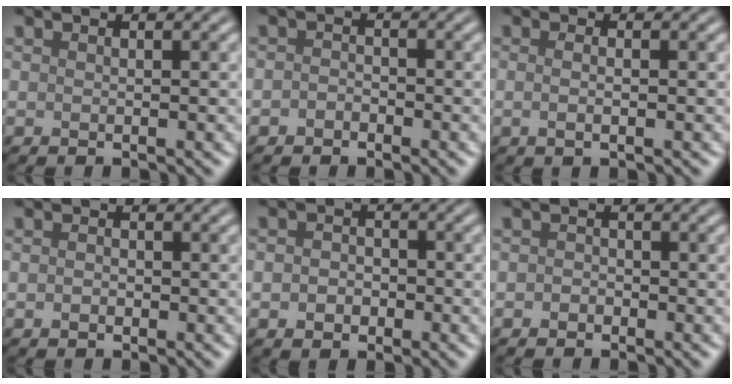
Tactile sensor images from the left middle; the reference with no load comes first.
{"total": 1.1, "force": [-0.7, 0.8, 0.4], "torque": [-0.007, 0.001, -0.015]}
{"total": 1.5, "force": [0.0, 0.6, 1.3], "torque": [-0.014, -0.009, -0.006]}
{"total": 0.9, "force": [-0.2, 0.7, 0.6], "torque": [-0.013, -0.001, -0.006]}
{"total": 2.4, "force": [-0.6, 1.9, 1.4], "torque": [-0.016, -0.003, -0.019]}
{"total": 0.9, "force": [-0.4, 0.7, 0.3], "torque": [-0.005, -0.002, -0.010]}